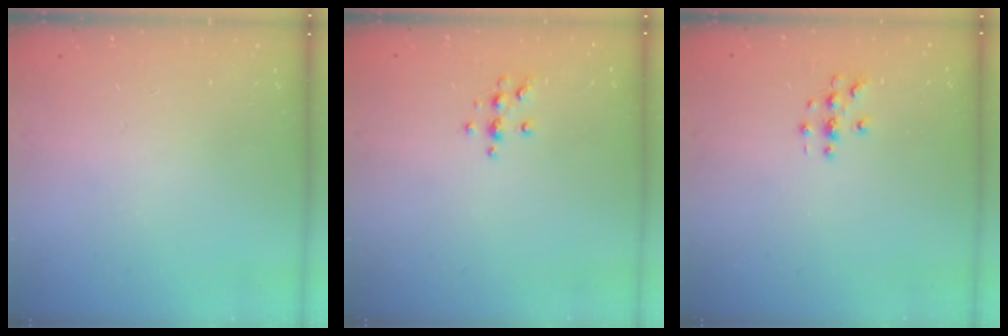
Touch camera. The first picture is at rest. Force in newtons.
{"total": 6.2, "press": 6.1, "slide": 1.3}
{"total": 2.9, "press": 2.9, "slide": 0.3}